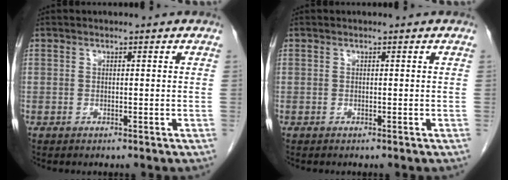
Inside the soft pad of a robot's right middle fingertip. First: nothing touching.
{"total": 0.0}